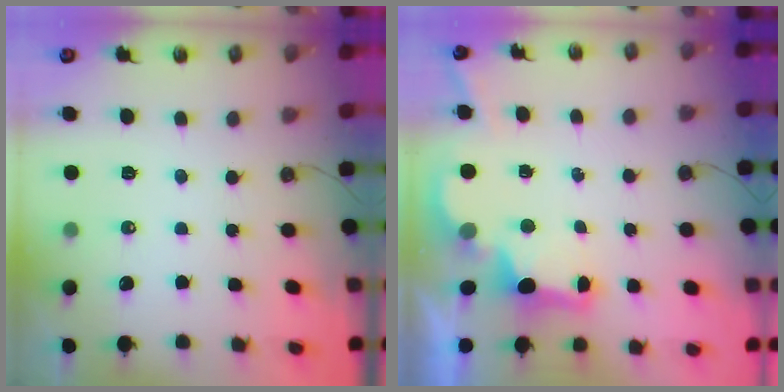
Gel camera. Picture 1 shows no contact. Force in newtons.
{"total": 2.9, "press": 2.7, "slide": 0.9}